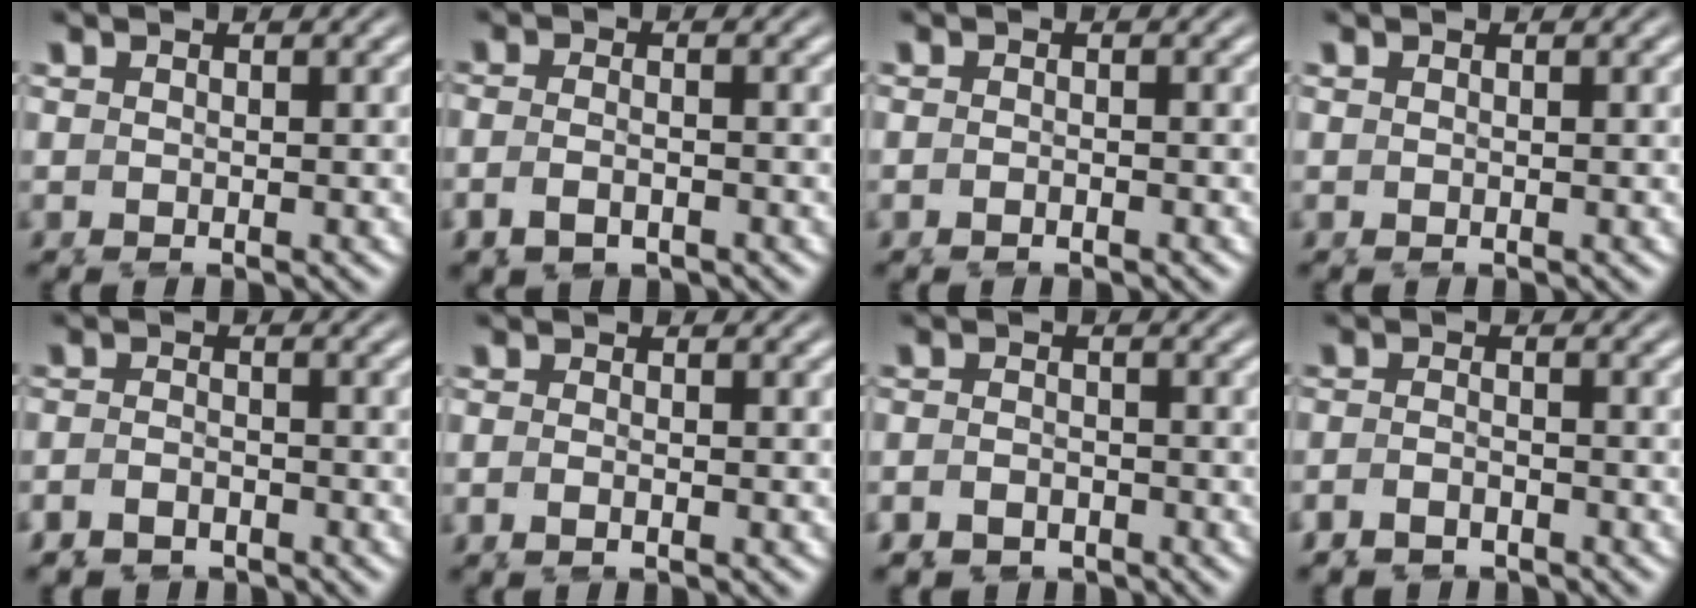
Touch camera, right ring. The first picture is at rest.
{"total": 3.0, "force": [-2.0, 1.6, 1.6], "torque": [-0.043, -0.008, -0.034]}
{"total": 0.9, "force": [-0.8, 0.2, 0.1], "torque": [-0.011, -0.002, -0.019]}
{"total": 0.0}
{"total": 3.9, "force": [-3.0, 2.3, 0.7], "torque": [-0.025, -0.022, -0.051]}
{"total": 1.3, "force": [-0.8, 0.8, 0.7], "torque": [-0.023, -0.002, -0.022]}
{"total": 4.6, "force": [-3.1, 3.3, 0.7], "torque": [-0.028, -0.027, -0.052]}
{"total": 3.4, "force": [-2.9, 1.7, 0.7], "torque": [-0.026, -0.017, -0.050]}